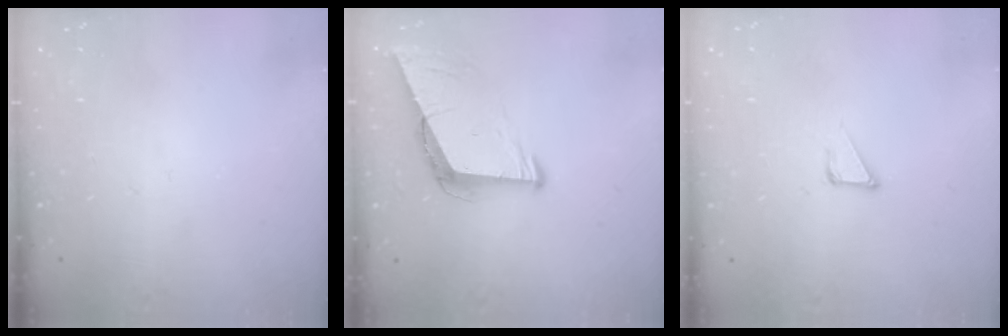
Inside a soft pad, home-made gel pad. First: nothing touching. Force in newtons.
{"total": 7.4, "press": 7.3, "slide": 1.4}
{"total": 3.1, "press": 3.1, "slide": 0.2}